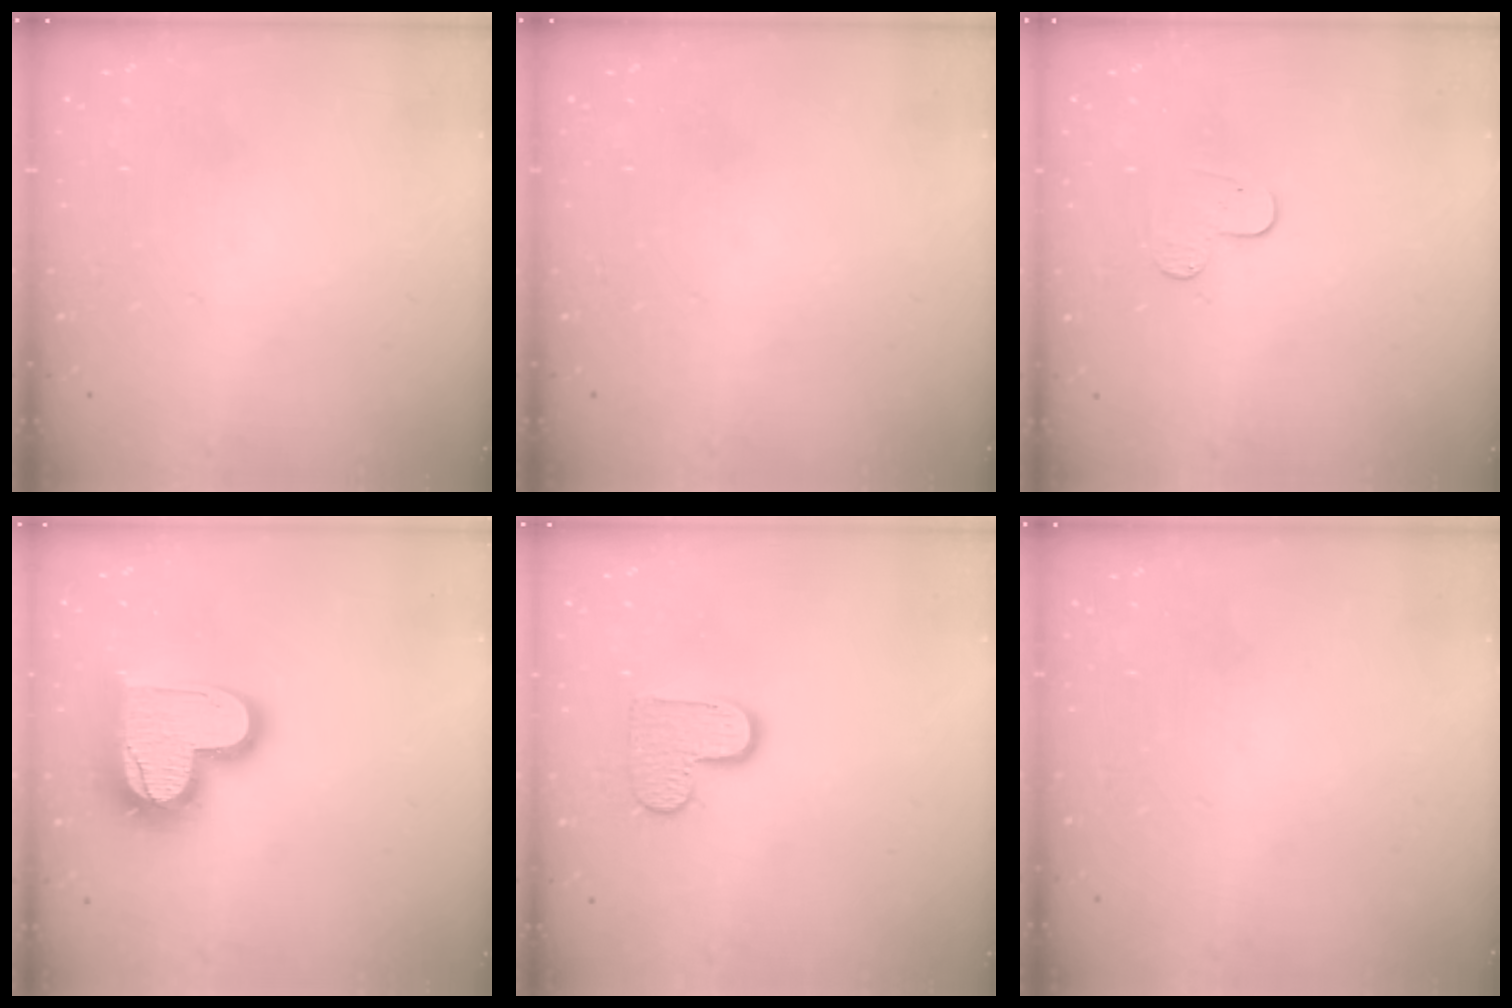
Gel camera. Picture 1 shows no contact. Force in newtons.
{"total": 0.0}
{"total": 4.9, "press": 4.9, "slide": 0.4}
{"total": 17.0, "press": 16.9, "slide": 1.3}
{"total": 8.9, "press": 8.9, "slide": 0.4}
{"total": 0.0}